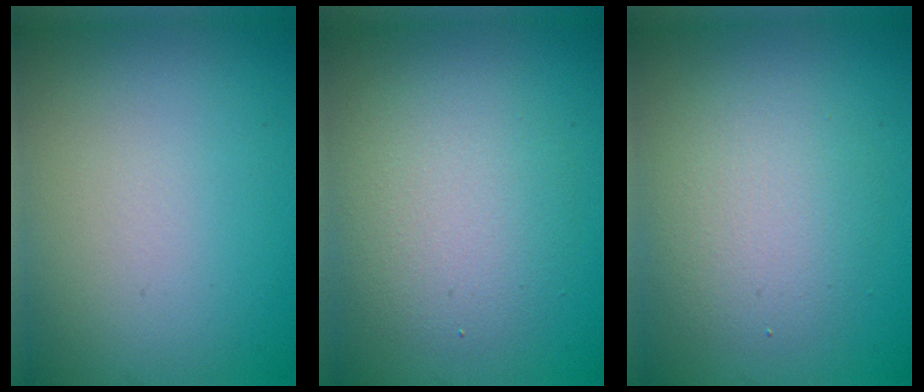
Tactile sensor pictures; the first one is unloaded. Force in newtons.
{"total": 4.4, "press": 4.4, "slide": 0.3}
{"total": 4.1, "press": 4.1, "slide": 0.3}